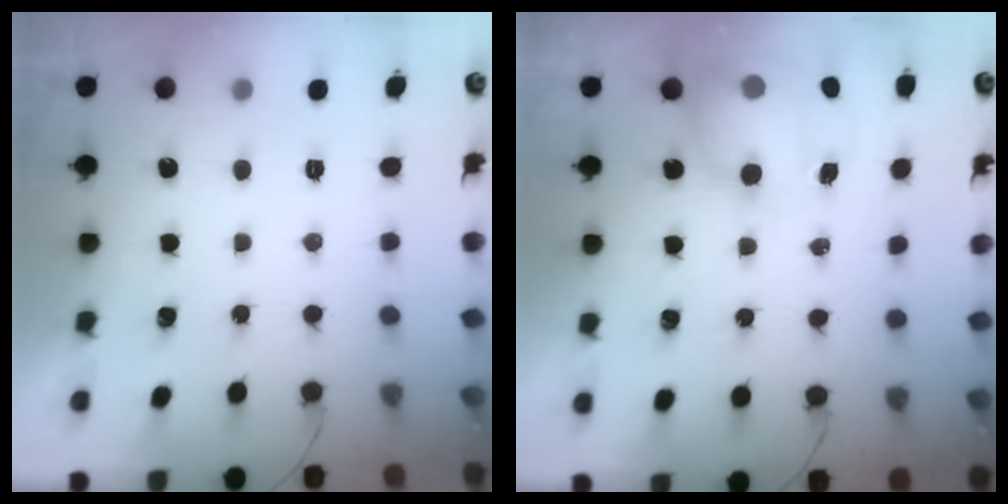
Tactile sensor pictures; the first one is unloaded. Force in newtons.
{"total": 10.6, "press": 10.3, "slide": 2.7}